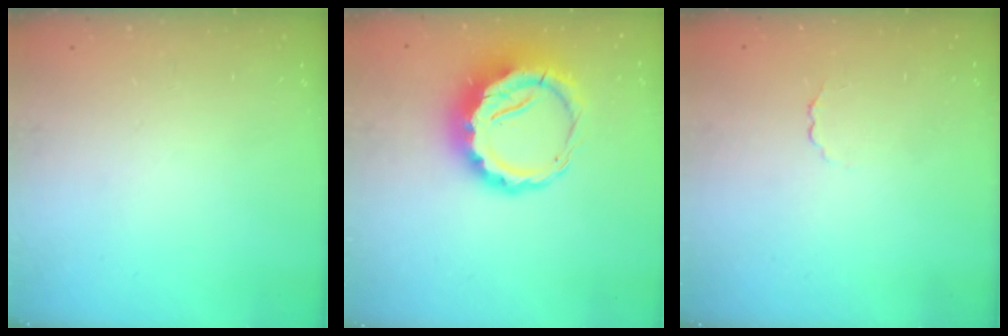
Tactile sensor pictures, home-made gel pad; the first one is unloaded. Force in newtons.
{"total": 12.4, "press": 12.0, "slide": 2.8}
{"total": 1.7, "press": 1.7, "slide": 0.5}